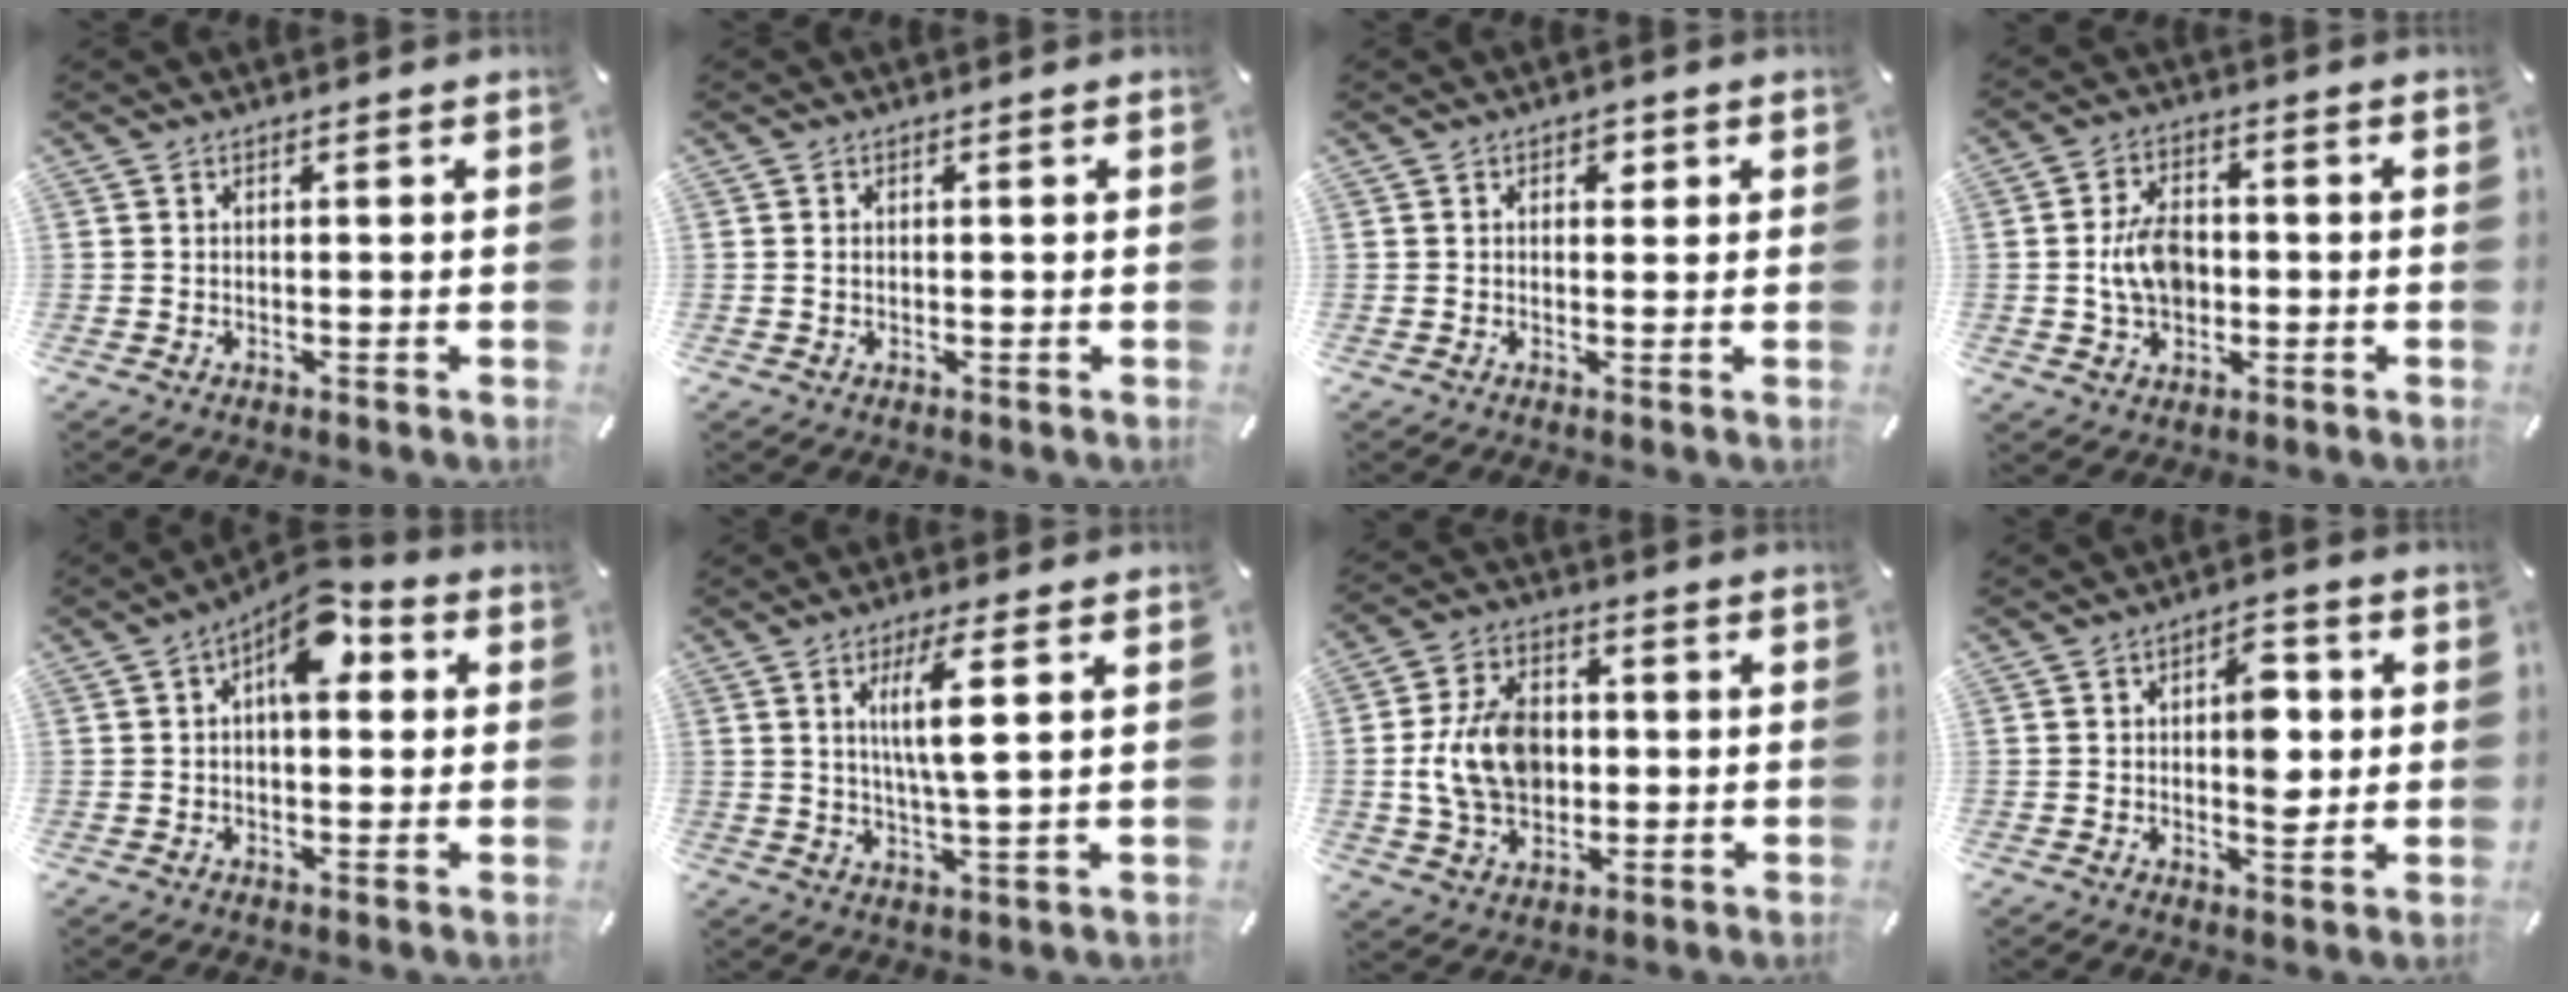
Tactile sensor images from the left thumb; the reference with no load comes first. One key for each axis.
{"total": 0.9, "fx": 0.0, "fy": 0.7, "fz": 0.6, "tx": -0.014, "ty": 0.003, "tz": -0.002}
{"total": 2.2, "fx": 0.7, "fy": 1.6, "fz": 1.3, "tx": -0.006, "ty": -0.002, "tz": 0.005}
{"total": 8.8, "fx": -0.7, "fy": 6.5, "fz": 6.0, "tx": -0.103, "ty": 0.004, "tz": -0.016}
{"total": 10.4, "fx": 4.1, "fy": 5.4, "fz": 7.9, "tx": -0.099, "ty": -0.021, "tz": 0.066}
{"total": 9.5, "fx": 2.8, "fy": 1.8, "fz": 8.9, "tx": -0.176, "ty": -0.009, "tz": 0.036}
{"total": 12.9, "fx": -0.3, "fy": 9.9, "fz": 8.2, "tx": -0.158, "ty": 0.012, "tz": -0.004}
{"total": 8.7, "fx": 0.8, "fy": 4.9, "fz": 7.1, "tx": -0.084, "ty": -0.003, "tz": 0.008}